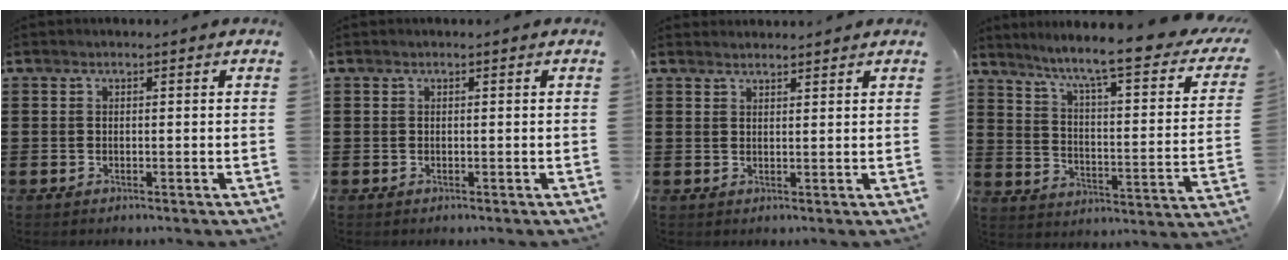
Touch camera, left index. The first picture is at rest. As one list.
[{"total": 0.0}, {"total": 1.5, "force": [1.5, 0.1, 0.1], "torque": [-0.005, 0.001, 0.031]}, {"total": 7.7, "force": [6.0, -0.3, 4.9], "torque": [-0.112, -0.051, 0.087]}]